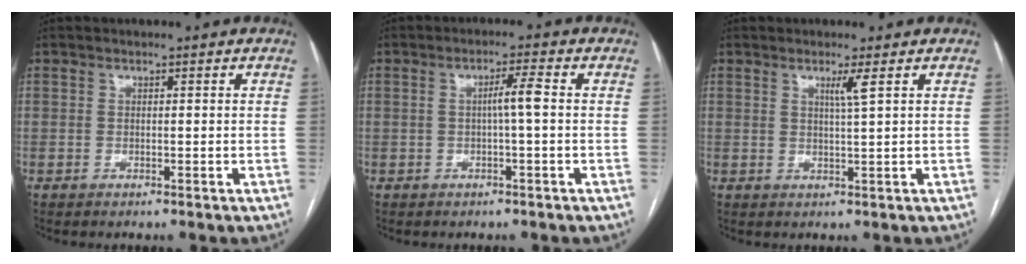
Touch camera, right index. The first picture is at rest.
{"total": 3.1, "force": [0.0, -0.3, 3.1], "torque": [-0.055, 0.006, 0.003]}
{"total": 2.2, "force": [1.0, -0.6, 1.8], "torque": [-0.035, -0.007, 0.021]}